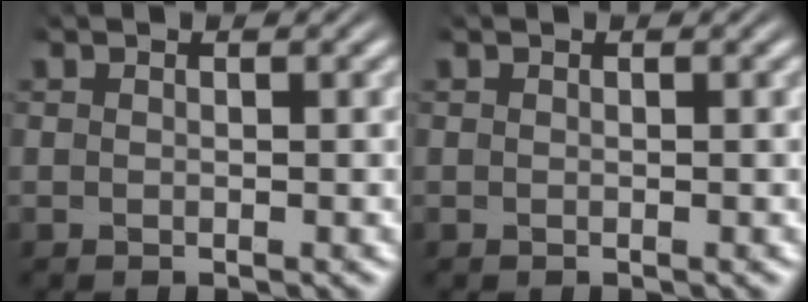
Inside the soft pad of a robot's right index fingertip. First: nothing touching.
{"total": 0.0}